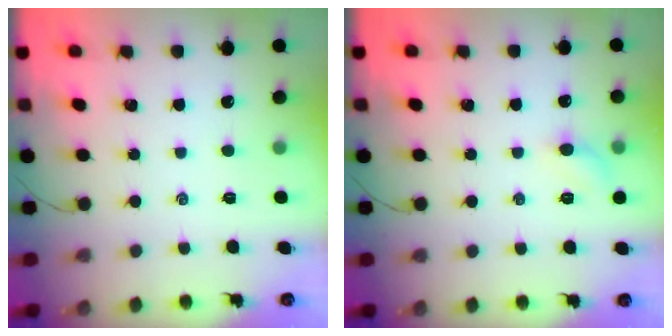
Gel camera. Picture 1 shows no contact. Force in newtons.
{"total": 4.9, "press": 4.6, "slide": 1.7}